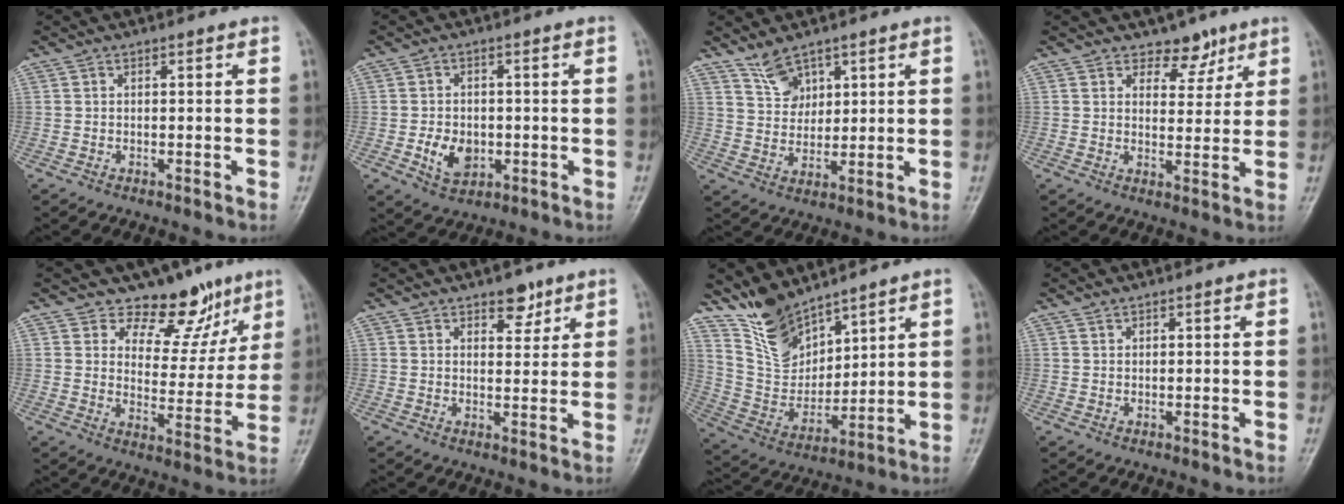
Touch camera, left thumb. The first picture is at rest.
{"total": 6.0, "force": [-1.4, 4.4, 3.9], "torque": [-0.048, 0.000, -0.017]}
{"total": 5.3, "force": [3.9, 3.0, 2.0], "torque": [-0.017, -0.028, 0.082]}
{"total": 5.0, "force": [3.6, 3.2, 1.5], "torque": [0.012, -0.022, 0.054]}
{"total": 10.7, "force": [8.0, 6.1, 3.6], "torque": [-0.004, -0.054, 0.122]}
{"total": 4.4, "force": [3.0, 2.3, 2.2], "torque": [-0.007, -0.018, 0.045]}
{"total": 11.5, "force": [9.6, 4.8, 4.0], "torque": [-0.051, -0.064, 0.205]}
{"total": 0.7, "force": [0.6, 0.3, 0.1], "torque": [0.000, -0.005, 0.011]}